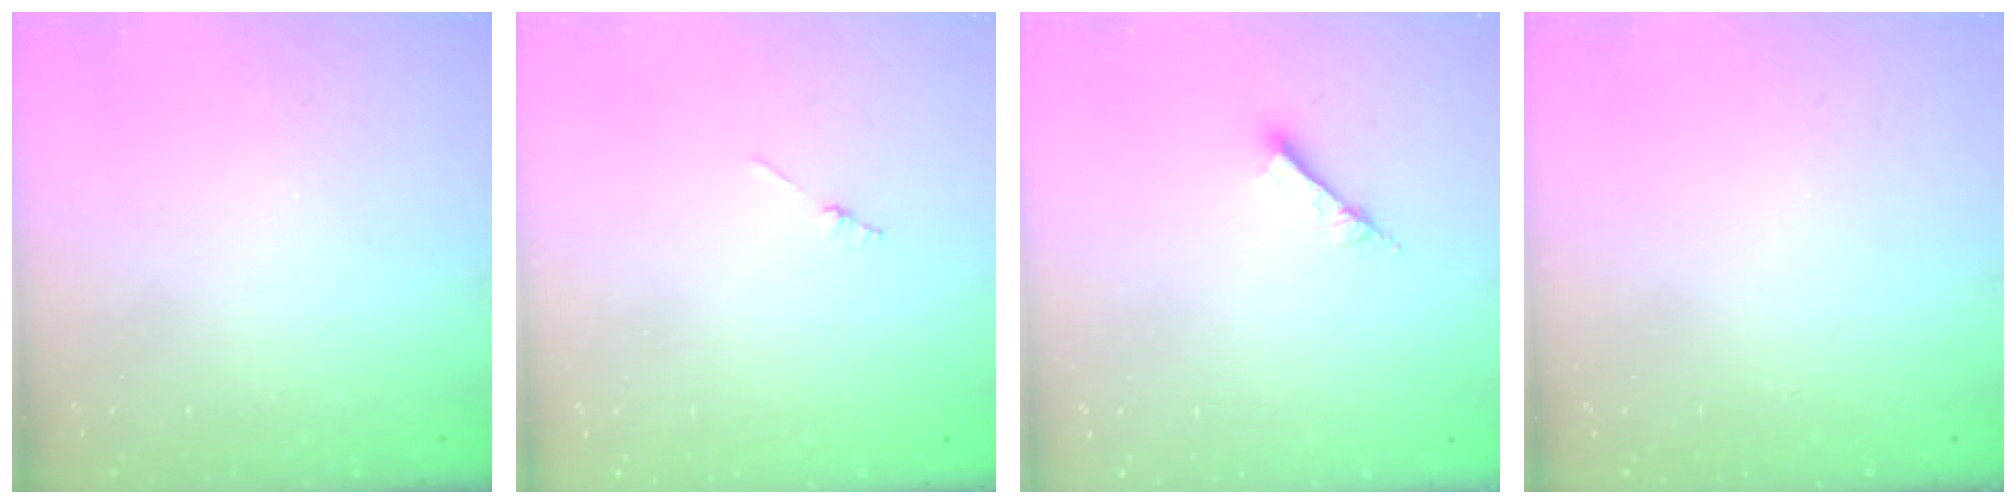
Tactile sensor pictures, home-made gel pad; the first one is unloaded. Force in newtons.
{"total": 0.8, "press": 0.8, "slide": 0.2}
{"total": 2.8, "press": 2.7, "slide": 0.4}
{"total": 0.0}